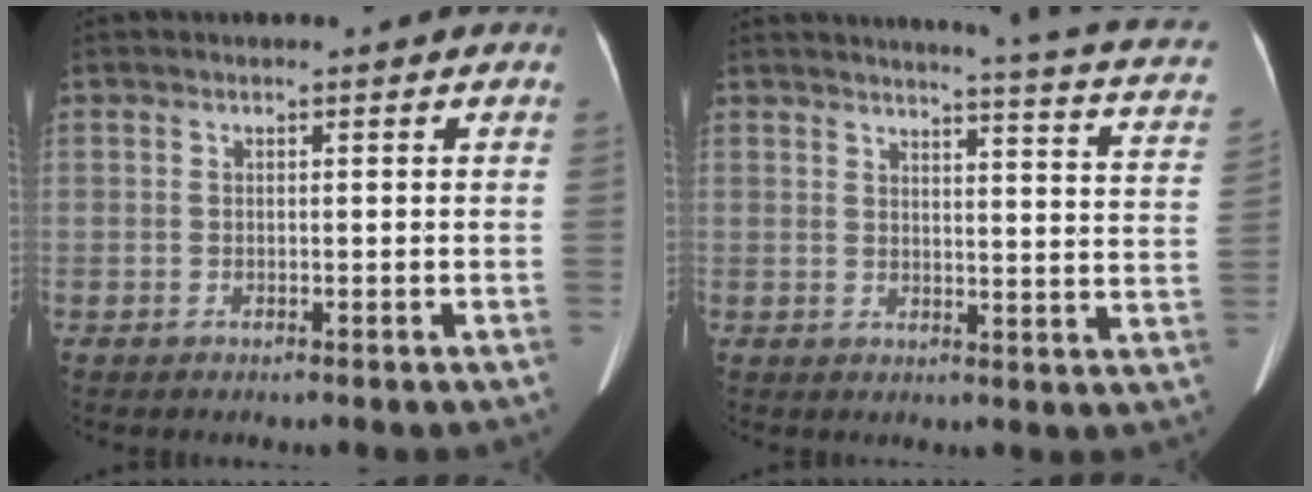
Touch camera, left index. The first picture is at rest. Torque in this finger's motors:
{"motor_torque": [-0.73, -1.41, 0.07, 0.05]}